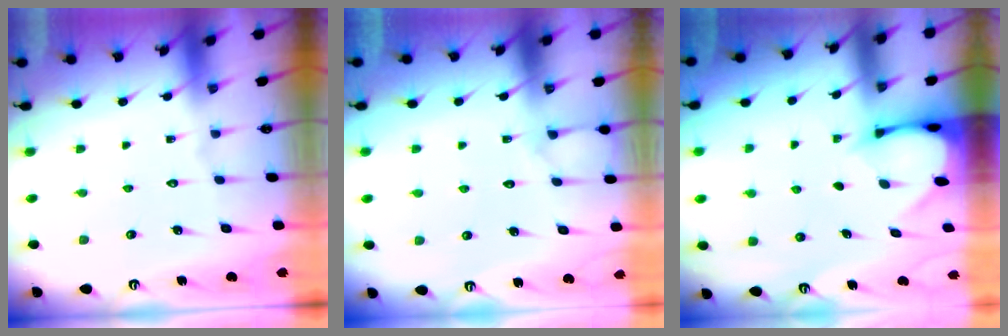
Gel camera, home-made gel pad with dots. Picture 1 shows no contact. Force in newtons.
{"total": 5.1, "press": 5.1, "slide": 0.5}
{"total": 2.7, "press": 2.7, "slide": 0.2}